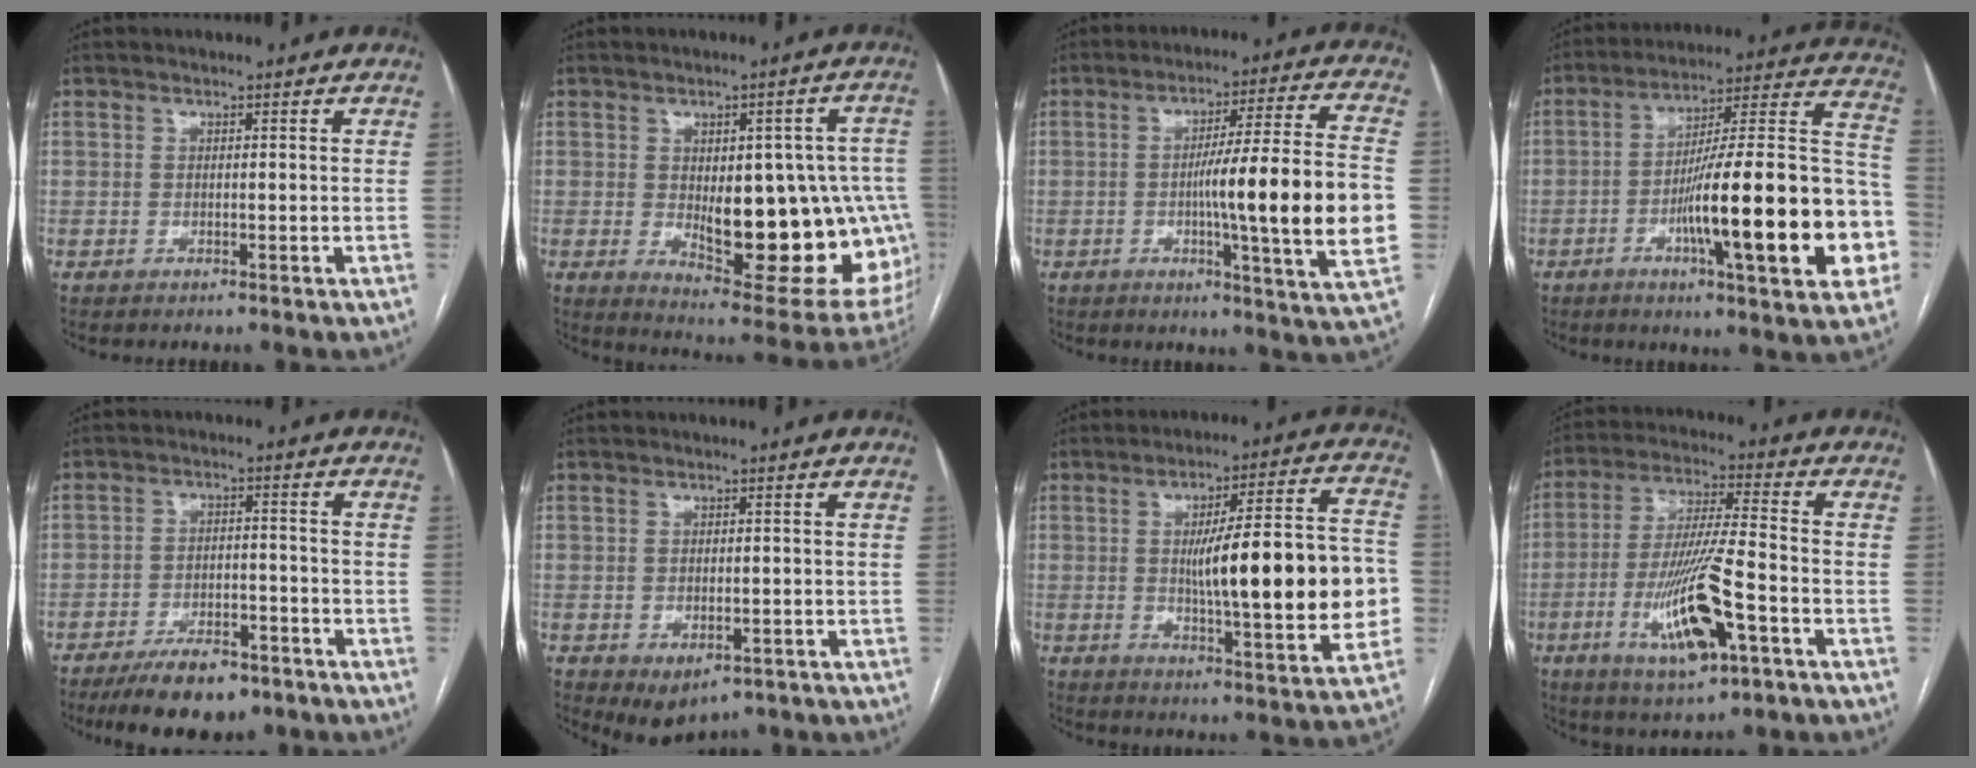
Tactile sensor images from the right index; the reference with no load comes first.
{"total": 21.5, "force": [-2.5, 8.5, 19.6], "torque": [-0.181, 0.020, 0.000]}
{"total": 18.3, "force": [-2.4, -0.7, 18.1], "torque": [-0.253, 0.000, -0.038]}
{"total": 25.4, "force": [-7.0, 2.6, 24.3], "torque": [-0.286, 0.014, -0.100]}
{"total": 9.9, "force": [-7.4, 3.9, 5.3], "torque": [-0.084, -0.005, -0.121]}
{"total": 4.4, "force": [-2.2, 2.7, 2.7], "torque": [-0.039, -0.005, -0.019]}
{"total": 20.3, "force": [-0.8, 3.2, 20.1], "torque": [-0.270, 0.020, -0.004]}
{"total": 14.3, "force": [-5.6, 2.0, 13.0], "torque": [-0.257, -0.013, -0.093]}